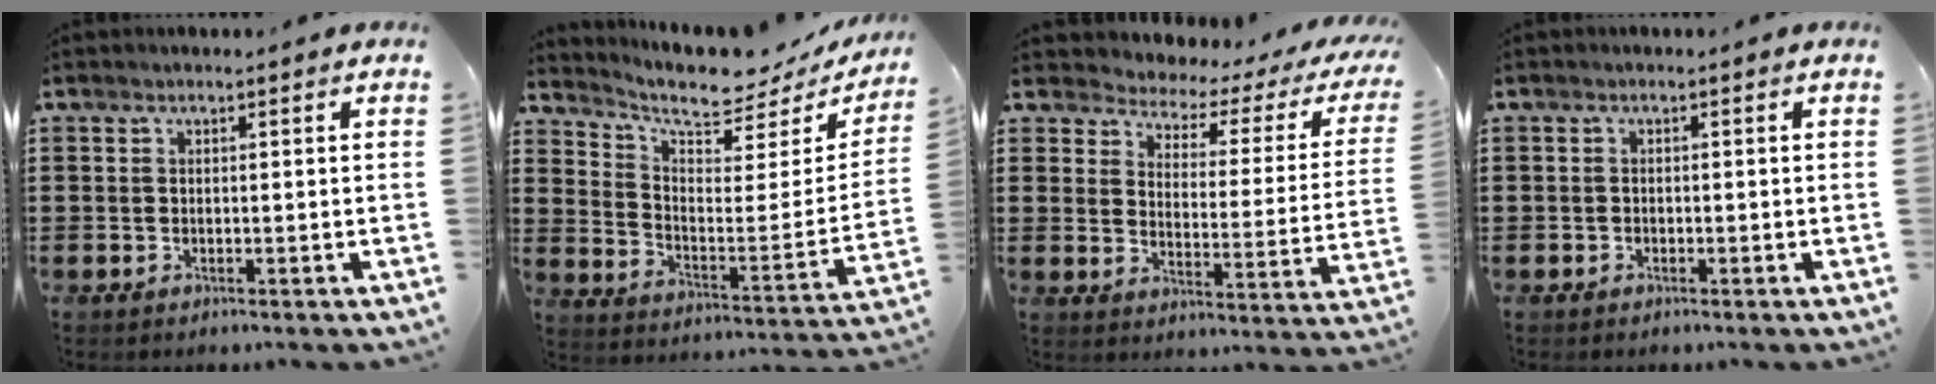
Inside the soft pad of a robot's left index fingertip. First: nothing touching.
{"total": 7.0, "force": [6.3, 1.3, 2.8], "torque": [-0.072, -0.054, 0.103]}
{"total": 2.3, "force": [1.9, 0.9, 1.0], "torque": [-0.039, -0.022, 0.020]}
{"total": 0.5, "force": [-0.5, 0.3, -0.1], "torque": [0.000, 0.001, -0.010]}